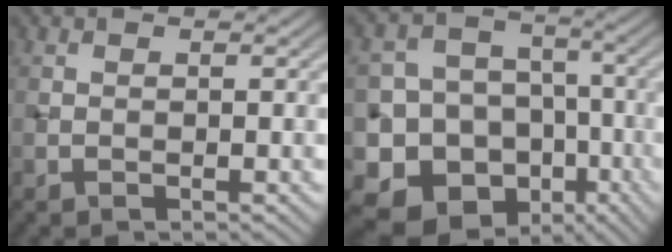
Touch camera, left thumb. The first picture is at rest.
{"total": 17.0, "force": [-8.0, 13.9, 5.6], "torque": [-0.141, -0.041, -0.134]}